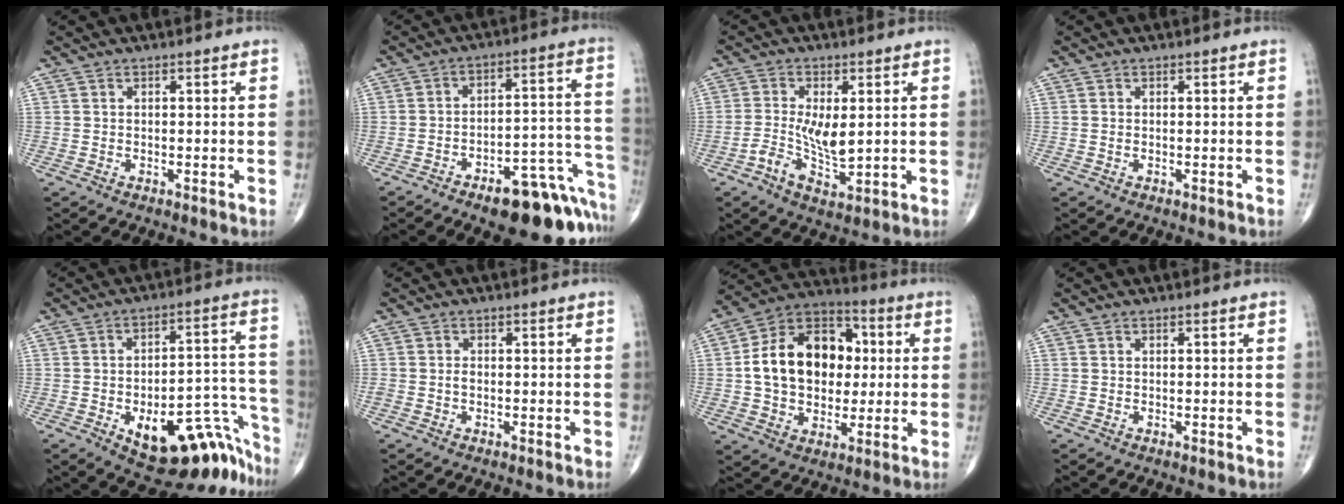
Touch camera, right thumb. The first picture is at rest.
{"total": 17.6, "force": [-11.1, 6.7, 11.9], "torque": [-0.074, 0.106, -0.149]}
{"total": 7.0, "force": [-0.2, 3.3, 6.2], "torque": [-0.109, -0.002, -0.001]}
{"total": 0.0}
{"total": 19.6, "force": [-11.9, 8.8, 12.9], "torque": [-0.068, 0.123, -0.158]}
{"total": 1.0, "force": [-0.3, 0.7, 0.7], "torque": [-0.013, 0.001, -0.005]}
{"total": 19.2, "force": [1.6, 13.9, 13.2], "torque": [-0.179, 0.023, 0.022]}
{"total": 0.0}